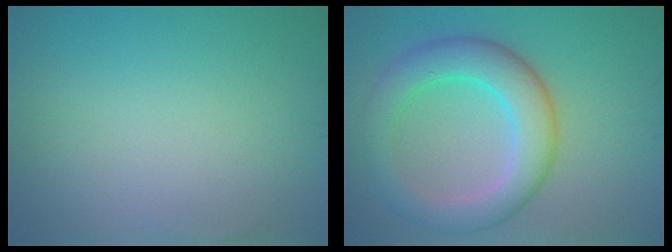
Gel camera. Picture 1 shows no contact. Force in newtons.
{"total": 7.3, "press": 7.3, "slide": 0.2}